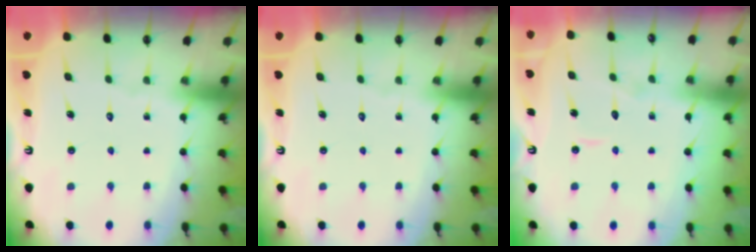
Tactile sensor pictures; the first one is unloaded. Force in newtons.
{"total": 0.0}
{"total": 4.0, "press": 4.0, "slide": 0.3}